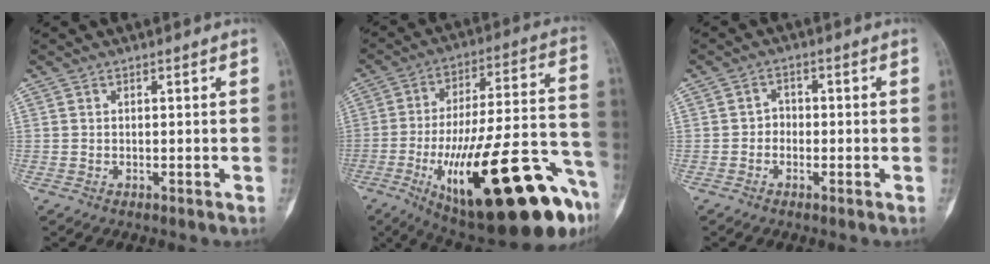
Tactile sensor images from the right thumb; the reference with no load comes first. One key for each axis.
{"total": 33.4, "fx": -14.8, "fy": 9.4, "fz": 28.4, "tx": -0.382, "ty": 0.049, "tz": -0.215}
{"total": 2.2, "fx": -0.7, "fy": 1.9, "fz": 0.8, "tx": 0.010, "ty": 0.010, "tz": -0.021}